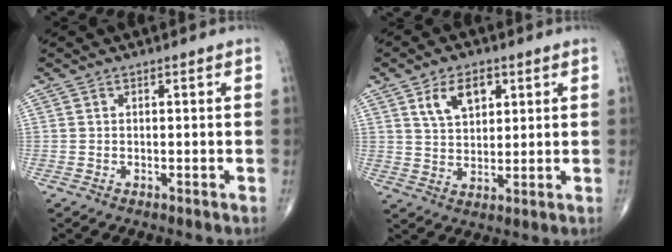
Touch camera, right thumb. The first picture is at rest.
{"total": 7.6, "force": [3.5, 4.5, 5.1], "torque": [-0.069, -0.013, 0.065]}